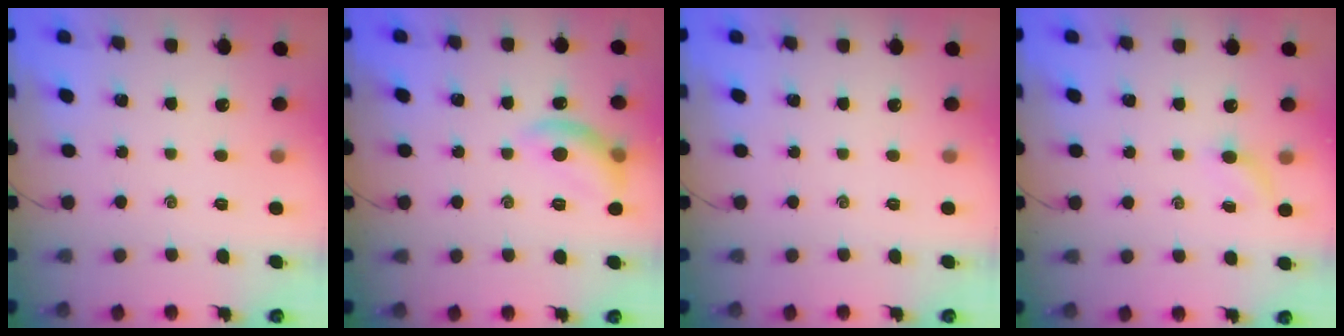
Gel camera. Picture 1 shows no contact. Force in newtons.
{"total": 9.6, "press": 9.6, "slide": 0.3}
{"total": 0.0}
{"total": 3.6, "press": 3.4, "slide": 1.3}